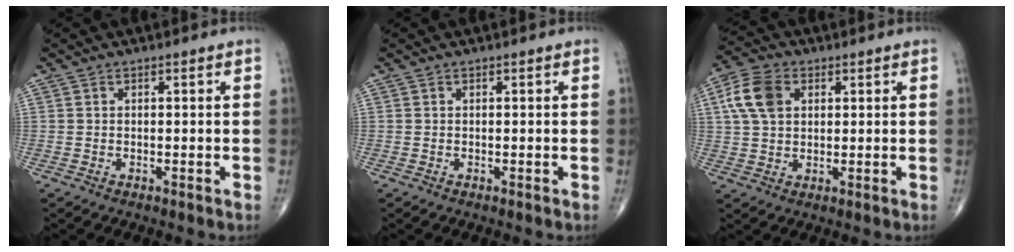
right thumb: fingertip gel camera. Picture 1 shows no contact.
{"total": 0.0}
{"total": 8.7, "force": [2.5, 5.9, 5.9], "torque": [-0.115, 0.008, 0.044]}